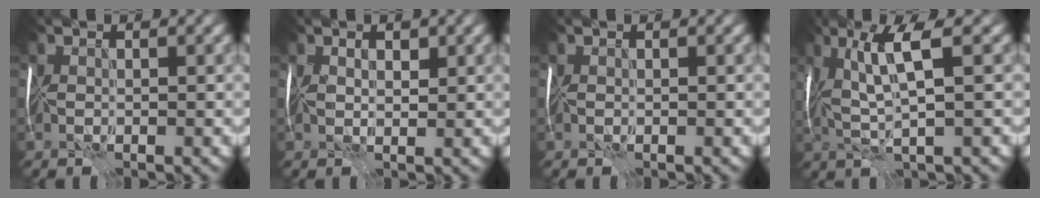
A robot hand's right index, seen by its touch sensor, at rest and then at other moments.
{"total": 0.7, "force": [0.0, 0.2, 0.6], "torque": [-0.011, -0.006, 0.005]}
{"total": 0.0}
{"total": 5.0, "force": [0.6, 0.3, 5.0], "torque": [-0.104, 0.000, 0.014]}